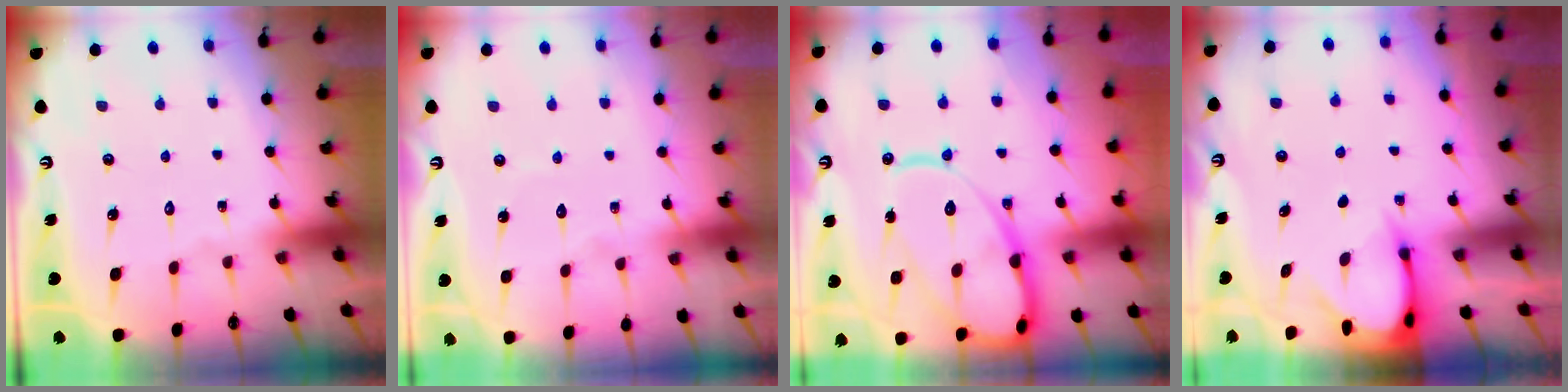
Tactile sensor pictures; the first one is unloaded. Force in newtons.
{"total": 2.5, "press": 2.5, "slide": 0.2}
{"total": 16.7, "press": 16.6, "slide": 1.8}
{"total": 3.5, "press": 3.5, "slide": 0.3}